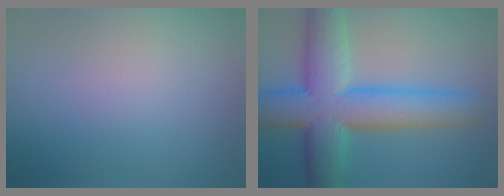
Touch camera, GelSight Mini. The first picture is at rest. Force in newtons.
{"total": 10.8, "press": 10.8, "slide": 0.4}